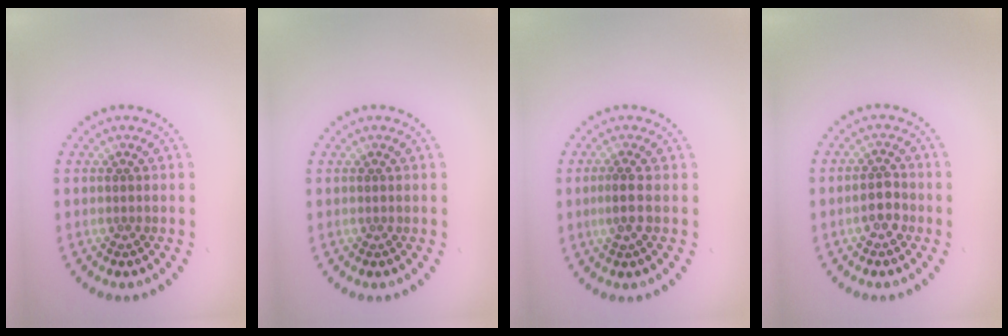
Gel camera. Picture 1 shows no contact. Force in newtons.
{"total": 0.0}
{"total": 1.6, "press": 1.3, "slide": 0.8}
{"total": 2.0, "press": 1.9, "slide": 0.6}